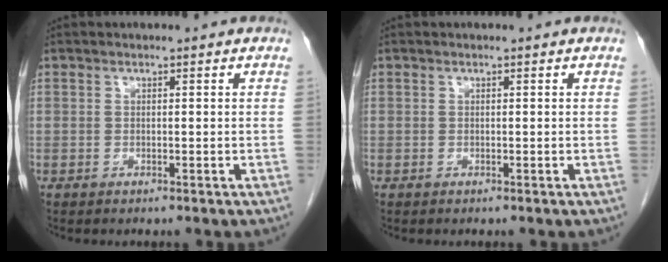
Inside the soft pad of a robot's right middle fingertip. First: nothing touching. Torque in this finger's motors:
{"motor_torque": [-0.01, -0.05, -0.02, 0.00]}